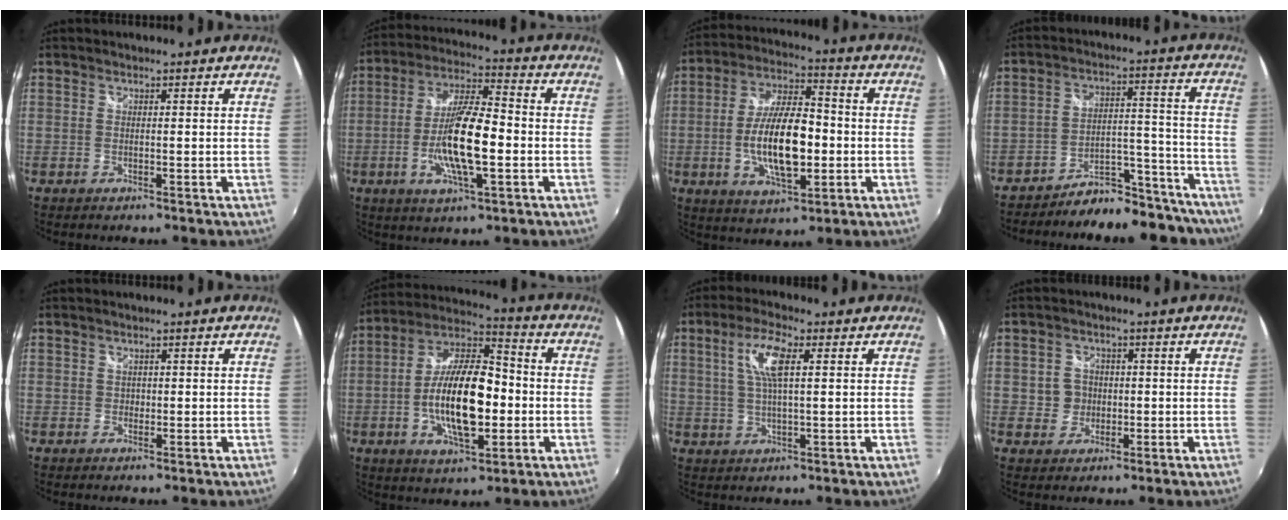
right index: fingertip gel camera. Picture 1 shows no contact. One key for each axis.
{"total": 13.6, "fx": -3.2, "fy": 3.4, "fz": 12.8, "tx": -0.253, "ty": -0.003, "tz": -0.061}
{"total": 15.3, "fx": -2.7, "fy": 6.3, "fz": 13.7, "tx": -0.263, "ty": -0.001, "tz": -0.044}
{"total": 17.6, "fx": -16.3, "fy": 5.5, "fz": 3.9, "tx": -0.037, "ty": 0.058, "tz": -0.210}
{"total": 0.8, "fx": 0.1, "fy": 0.8, "fz": 0.0, "tx": 0.004, "ty": 0.000, "tz": 0.000}
{"total": 17.8, "fx": -3.0, "fy": 7.5, "fz": 15.9, "tx": -0.302, "ty": 0.004, "tz": -0.055}
{"total": 7.3, "fx": 2.1, "fy": 1.7, "fz": 6.8, "tx": -0.131, "ty": 0.007, "tz": 0.041}
{"total": 3.9, "fx": -0.2, "fy": 3.8, "fz": 0.7, "tx": -0.014, "ty": 0.010, "tz": -0.002}